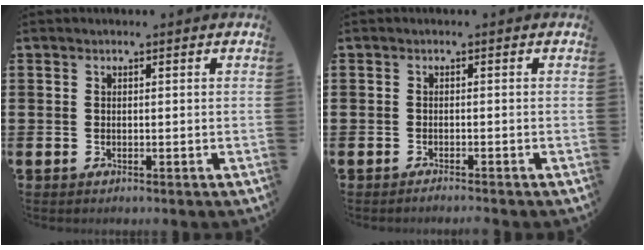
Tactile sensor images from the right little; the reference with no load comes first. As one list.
[{"total": 0.7, "force": [-0.6, -0.1, 0.3], "torque": [-0.005, -0.003, -0.013]}]